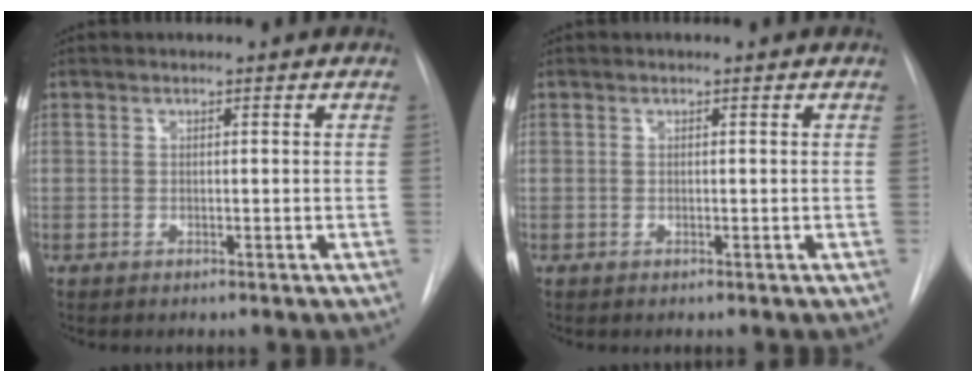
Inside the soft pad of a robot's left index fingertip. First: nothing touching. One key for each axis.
{"total": 0.0}